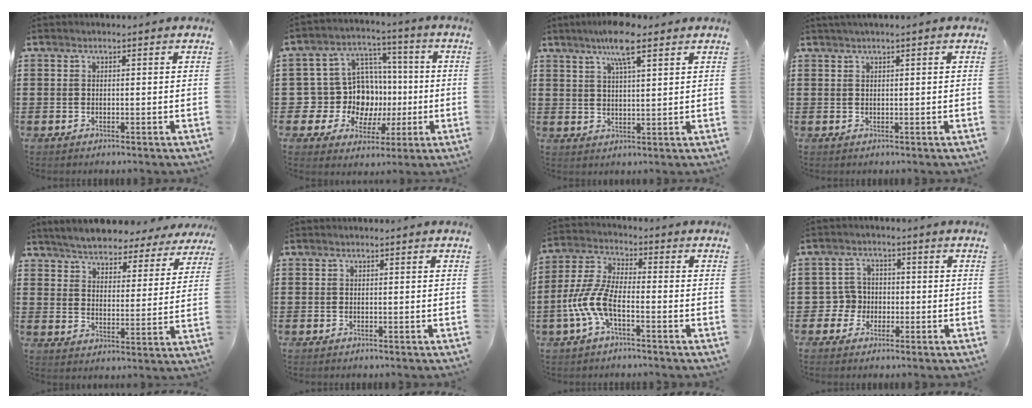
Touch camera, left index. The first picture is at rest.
{"total": 11.2, "force": [-0.8, 10.7, 3.2], "torque": [-0.097, 0.000, -0.001]}
{"total": 7.3, "force": [4.9, 1.2, 5.4], "torque": [-0.109, 0.002, 0.083]}
{"total": 1.0, "force": [0.5, -0.1, 0.8], "torque": [-0.014, -0.001, 0.010]}
{"total": 5.0, "force": [5.0, 0.1, 0.4], "torque": [-0.036, -0.035, 0.084]}
{"total": 0.0}
{"total": 7.8, "force": [-3.1, 2.8, 6.6], "torque": [-0.164, -0.011, -0.064]}
{"total": 3.8, "force": [-1.3, 3.5, 0.7], "torque": [-0.036, 0.004, -0.030]}